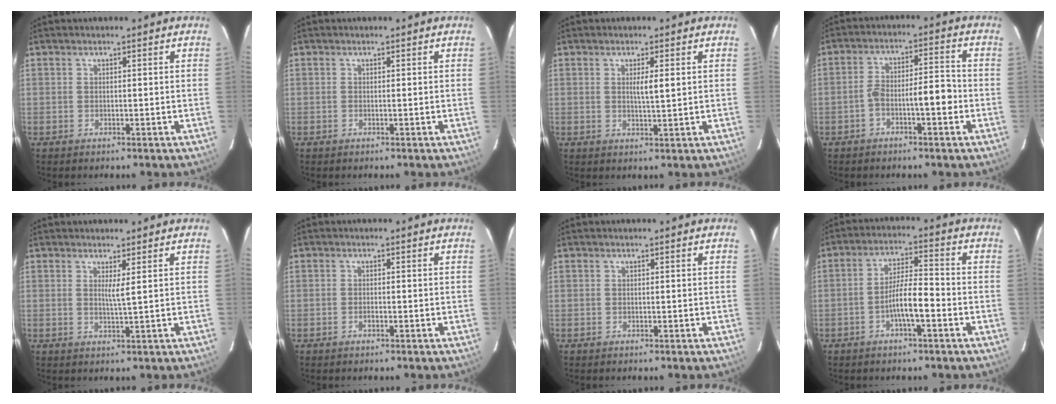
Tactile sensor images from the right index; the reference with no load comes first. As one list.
[{"total": 0.0}, {"total": 2.7, "force": [0.6, 0.1, 2.7], "torque": [-0.048, -0.003, 0.009]}, {"total": 6.6, "force": [-2.4, 1.5, 5.9], "torque": [-0.105, 0.031, -0.038]}, {"total": 1.7, "force": [0.7, -0.4, 1.5], "torque": [-0.031, -0.009, 0.013]}, {"total": 0.9, "force": [-0.5, 0.2, 0.7], "torque": [-0.017, 0.000, -0.008]}, {"total": 0.0}, {"total": 6.7, "force": [-2.5, 1.1, 6.1], "torque": [-0.115, 0.013, -0.045]}]